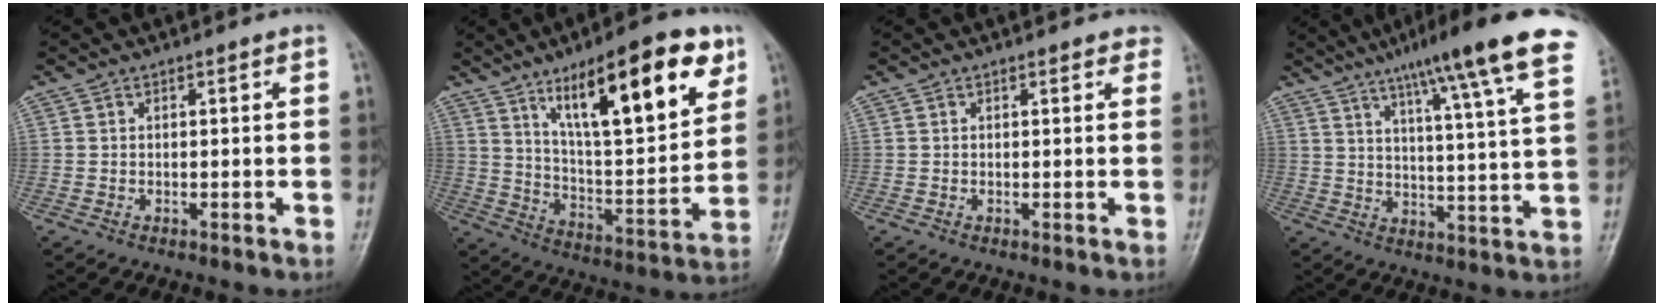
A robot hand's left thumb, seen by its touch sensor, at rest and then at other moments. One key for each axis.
{"total": 23.0, "fx": 12.0, "fy": 7.1, "fz": 18.3, "tx": -0.241, "ty": -0.041, "tz": 0.198}
{"total": 2.0, "fx": 1.5, "fy": 1.0, "fz": 0.7, "tx": 0.012, "ty": -0.002, "tz": 0.005}
{"total": 19.6, "fx": 12.5, "fy": 2.0, "fz": 14.9, "tx": -0.197, "ty": -0.032, "tz": 0.159}